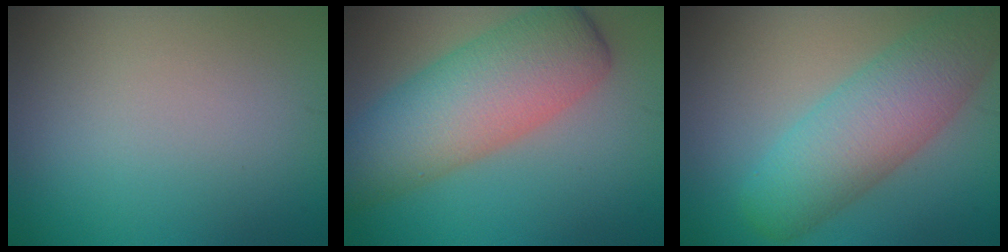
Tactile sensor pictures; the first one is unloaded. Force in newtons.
{"total": 8.9, "press": 8.9, "slide": 0.4}
{"total": 7.4, "press": 7.4, "slide": 0.1}